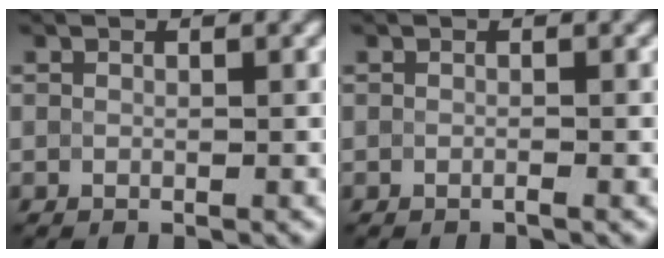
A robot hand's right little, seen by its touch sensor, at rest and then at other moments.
{"total": 0.7, "force": [-0.6, -0.1, 0.3], "torque": [-0.003, -0.006, -0.010]}